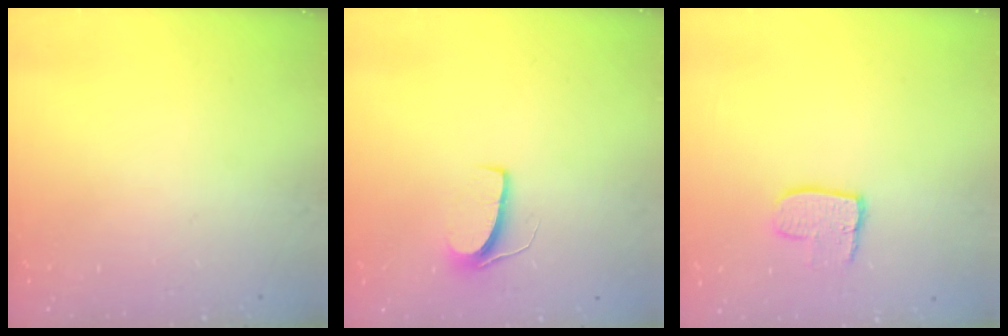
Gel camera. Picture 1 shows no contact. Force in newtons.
{"total": 6.8, "press": 6.7, "slide": 0.5}
{"total": 8.0, "press": 8.0, "slide": 0.7}